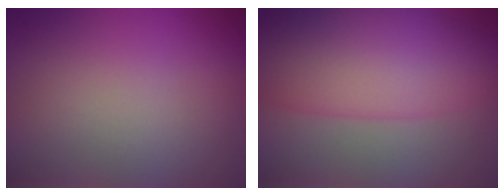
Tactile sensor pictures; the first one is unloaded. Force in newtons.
{"total": 9.2, "press": 9.2, "slide": 0.2}